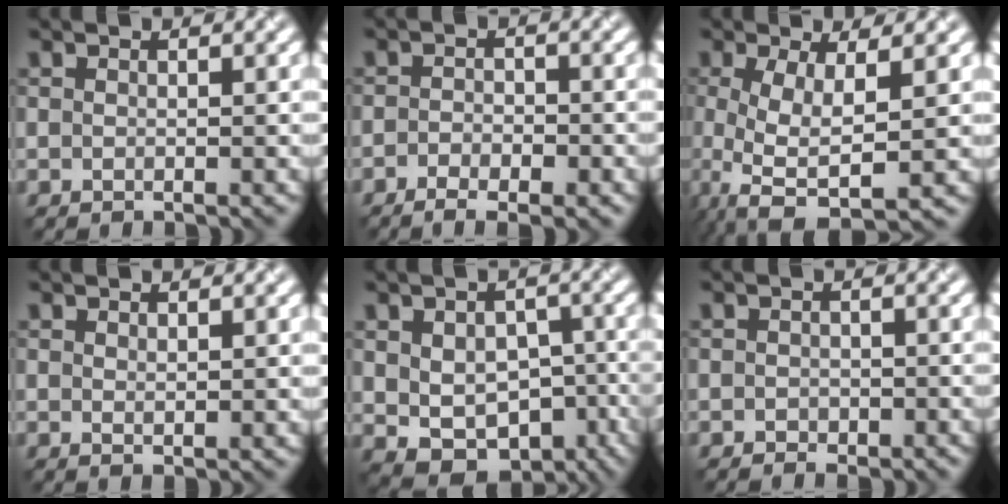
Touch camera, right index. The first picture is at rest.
{"total": 4.4, "force": [-2.7, 1.8, 3.0], "torque": [-0.043, -0.002, -0.030]}
{"total": 5.9, "force": [-1.4, 1.8, 5.4], "torque": [-0.114, -0.009, -0.022]}
{"total": 0.8, "force": [0.7, -0.3, -0.2], "torque": [-0.004, 0.002, 0.015]}
{"total": 7.5, "force": [-1.7, 5.4, 5.0], "torque": [-0.063, -0.006, 0.001]}
{"total": 0.7, "force": [-0.5, 0.3, -0.2], "torque": [-0.006, 0.001, -0.006]}